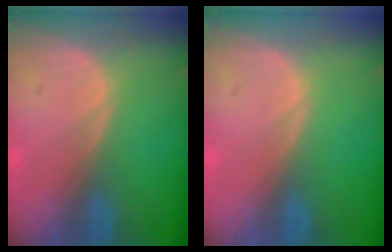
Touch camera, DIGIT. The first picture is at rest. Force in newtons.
{"total": 0.0}